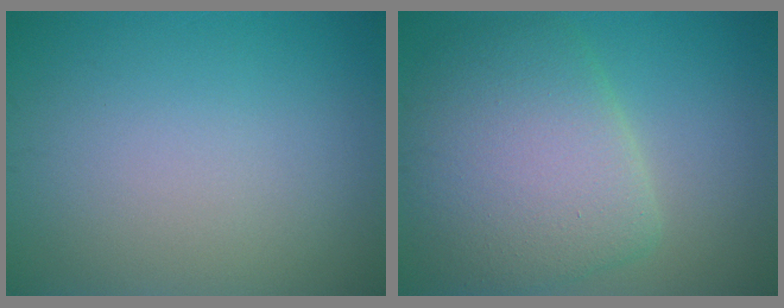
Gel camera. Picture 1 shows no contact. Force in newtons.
{"total": 7.7, "press": 7.7, "slide": 0.8}